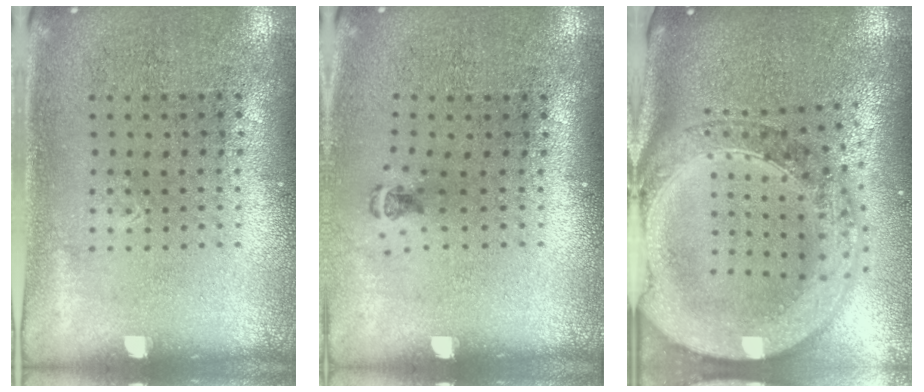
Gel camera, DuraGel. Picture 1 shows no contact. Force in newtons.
{"total": 0.5, "press": 0.4, "slide": 0.4}
{"total": 3.9, "press": 3.1, "slide": 2.4}